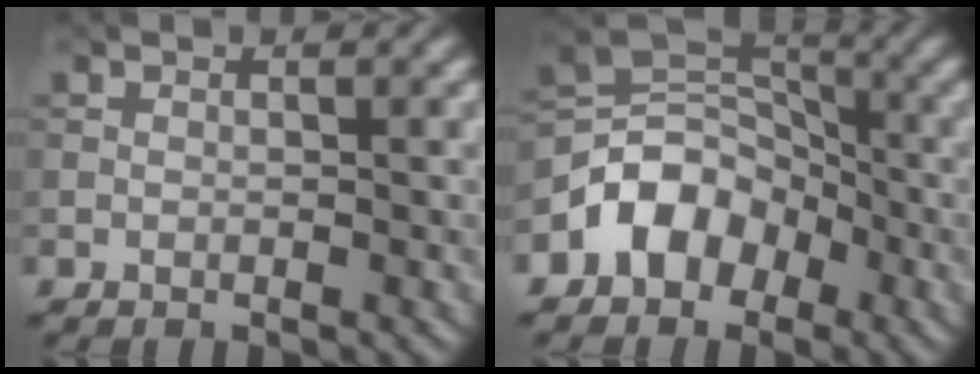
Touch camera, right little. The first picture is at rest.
{"total": 5.4, "force": [-2.8, 4.0, 2.2], "torque": [-0.021, 0.007, -0.060]}